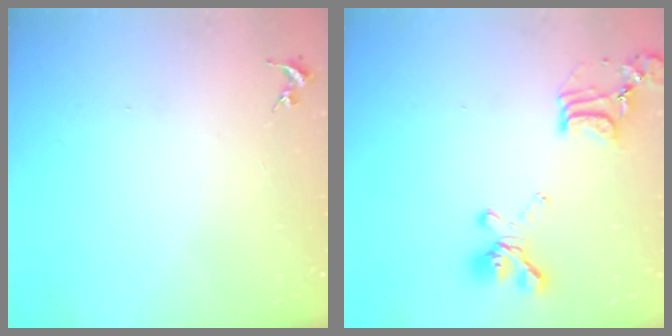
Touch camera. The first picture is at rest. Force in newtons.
{"total": 16.9, "press": 16.8, "slide": 1.2}